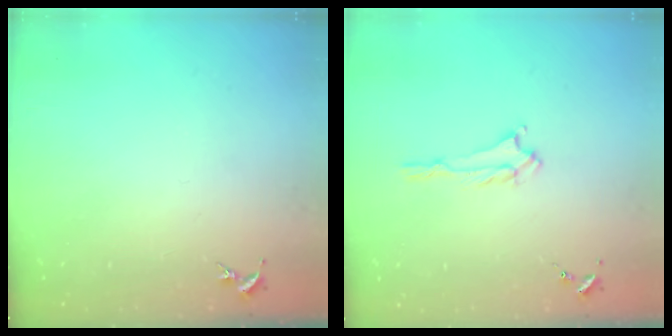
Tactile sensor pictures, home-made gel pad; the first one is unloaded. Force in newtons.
{"total": 1.4, "press": 1.3, "slide": 0.2}